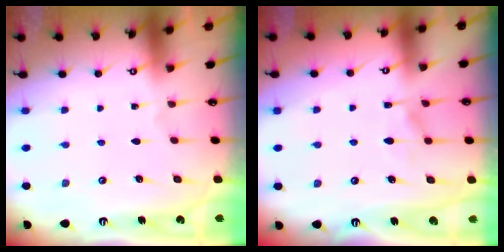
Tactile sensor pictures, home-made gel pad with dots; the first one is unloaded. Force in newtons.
{"total": 6.4, "press": 6.4, "slide": 0.6}